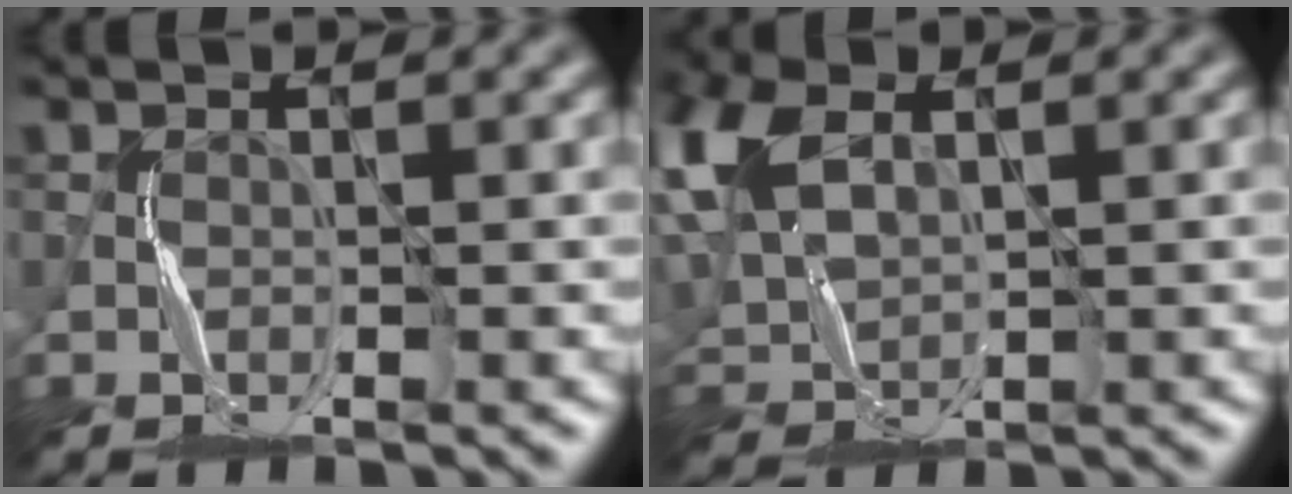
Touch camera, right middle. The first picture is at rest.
{"total": 7.8, "force": [3.2, 4.8, 5.2], "torque": [-0.154, 0.013, 0.067]}